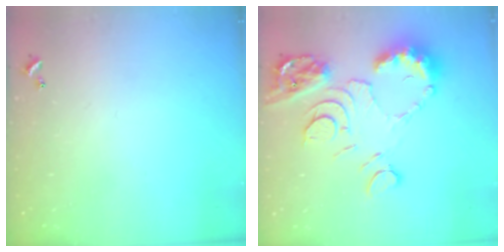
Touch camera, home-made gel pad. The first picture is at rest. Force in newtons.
{"total": 13.6, "press": 13.5, "slide": 1.4}